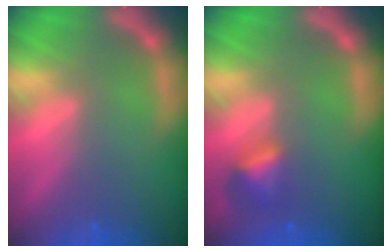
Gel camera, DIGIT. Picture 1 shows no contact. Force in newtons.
{"total": 2.4}